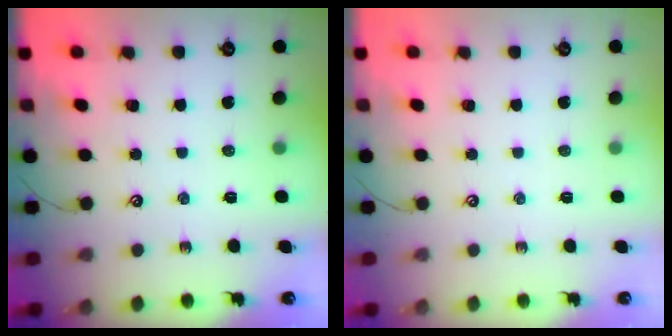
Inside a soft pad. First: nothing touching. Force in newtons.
{"total": 0.0}